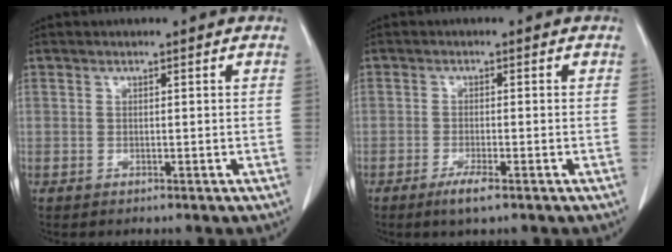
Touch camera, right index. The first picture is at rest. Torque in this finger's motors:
{"motor_torque": [0.27, -0.19, 0.20, 0.05]}